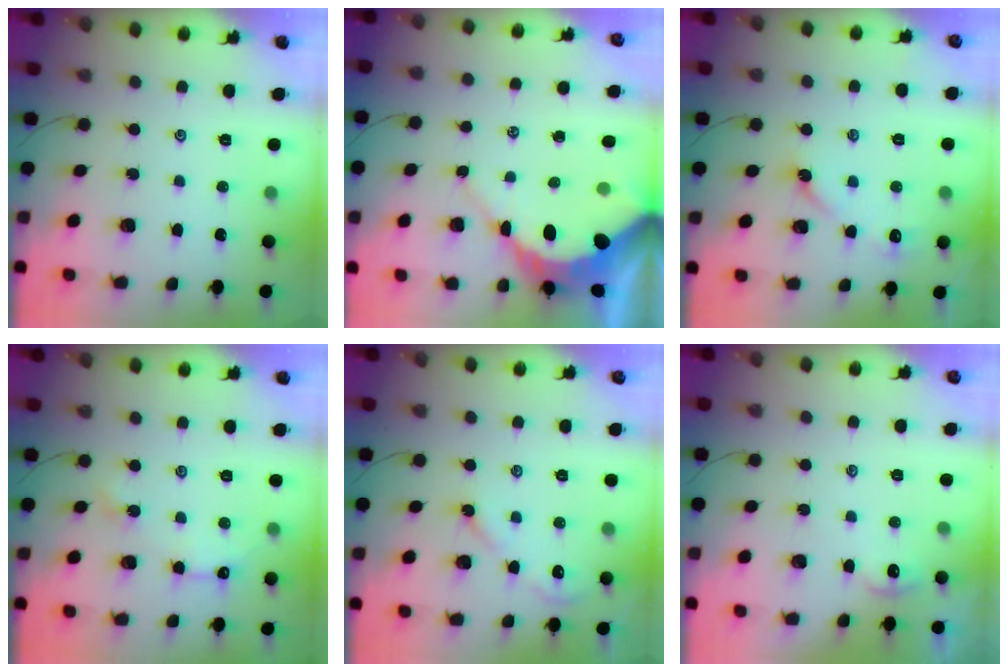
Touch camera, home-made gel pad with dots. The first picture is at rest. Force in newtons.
{"total": 10.3, "press": 10.3, "slide": 0.9}
{"total": 4.2, "press": 4.2, "slide": 0.6}
{"total": 4.8, "press": 4.8, "slide": 0.5}
{"total": 4.5, "press": 4.5, "slide": 0.7}
{"total": 2.4, "press": 2.3, "slide": 0.4}